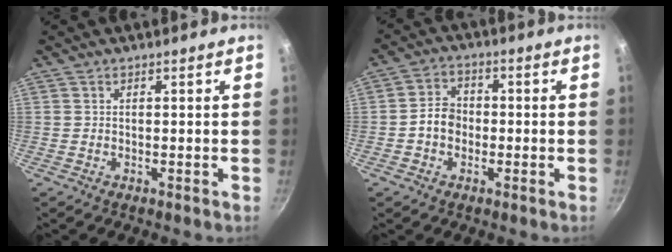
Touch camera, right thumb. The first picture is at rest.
{"total": 5.1, "force": [-1.0, 4.2, 2.7], "torque": [-0.021, 0.021, -0.024]}